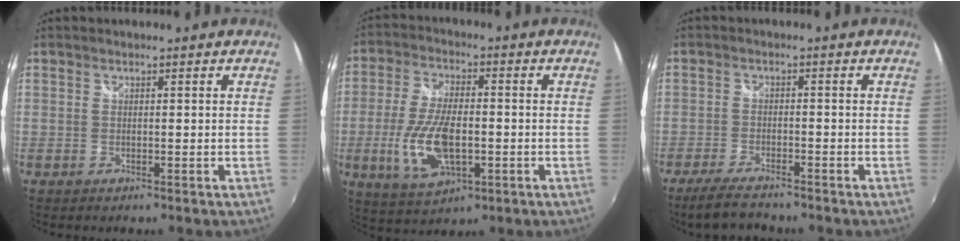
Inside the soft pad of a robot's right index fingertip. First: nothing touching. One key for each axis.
{"total": 12.6, "fx": -2.7, "fy": 5.7, "fz": 10.9, "tx": -0.224, "ty": -0.009, "tz": -0.046}
{"total": 6.5, "fx": -5.6, "fy": 1.3, "fz": 3.1, "tx": -0.083, "ty": -0.016, "tz": -0.102}